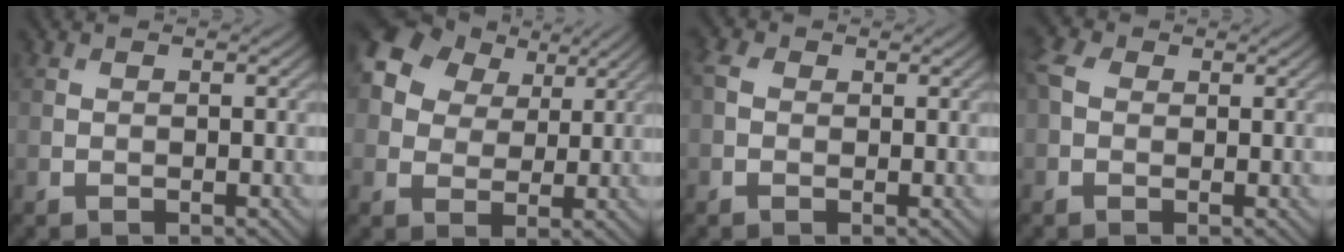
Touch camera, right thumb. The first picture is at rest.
{"total": 11.3, "force": [5.4, 8.0, 5.9], "torque": [-0.162, 0.047, 0.088]}
{"total": 2.1, "force": [0.2, 1.7, 1.3], "torque": [-0.032, 0.004, -0.004]}
{"total": 3.2, "force": [0.3, 2.5, 2.1], "torque": [-0.058, 0.007, -0.002]}